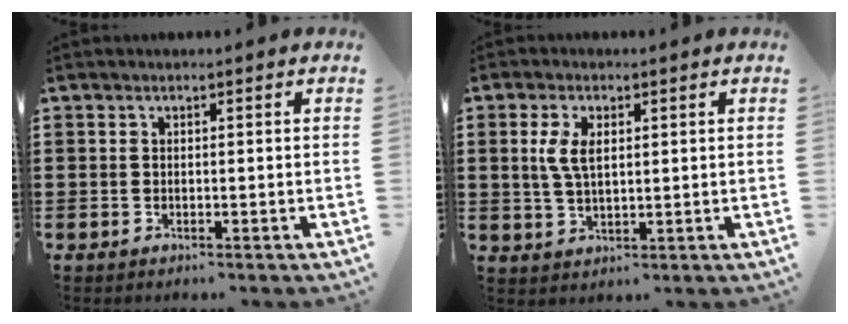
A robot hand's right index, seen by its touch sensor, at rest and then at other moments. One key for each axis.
{"total": 4.3, "fx": 1.1, "fy": 1.5, "fz": 3.8, "tx": -0.082, "ty": 0.006, "tz": 0.017}